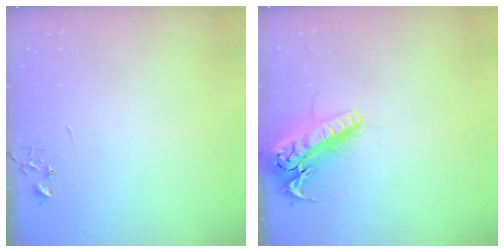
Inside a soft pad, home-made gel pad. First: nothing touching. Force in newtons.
{"total": 21.0, "press": 20.7, "slide": 3.7}